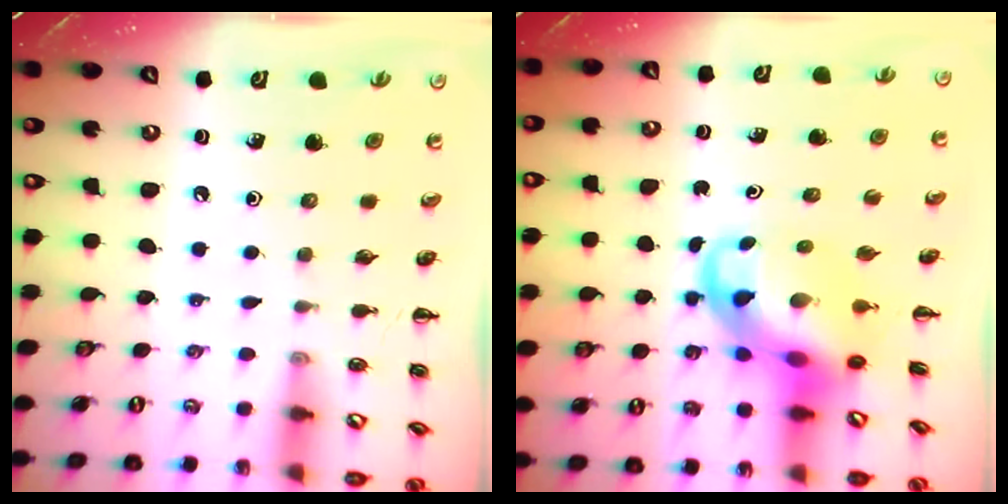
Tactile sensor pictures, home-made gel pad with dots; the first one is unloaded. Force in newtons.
{"total": 7.2, "press": 6.9, "slide": 2.0}